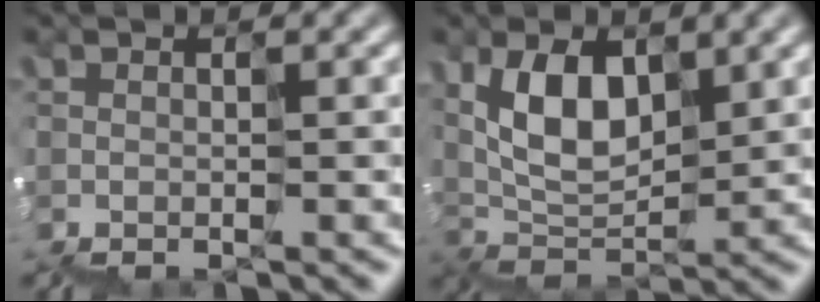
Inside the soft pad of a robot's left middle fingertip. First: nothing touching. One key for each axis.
{"total": 3.4, "fx": 2.3, "fy": 1.7, "fz": 1.8, "tx": -0.053, "ty": 0.016, "tz": 0.047}